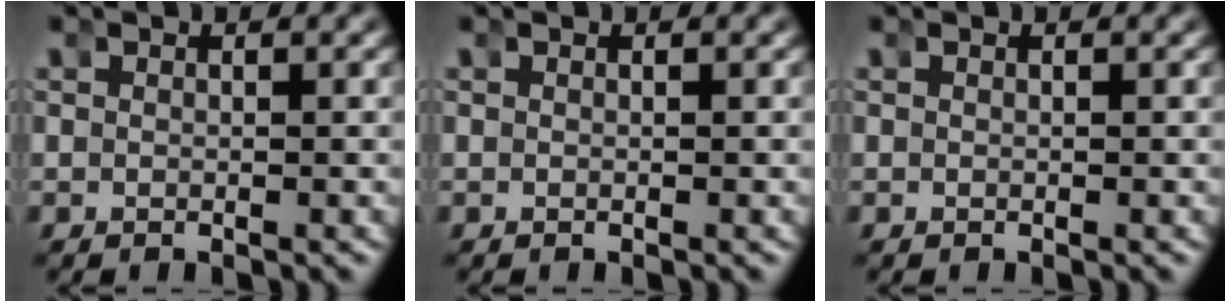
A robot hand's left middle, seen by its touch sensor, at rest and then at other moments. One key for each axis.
{"total": 0.0}
{"total": 0.0}